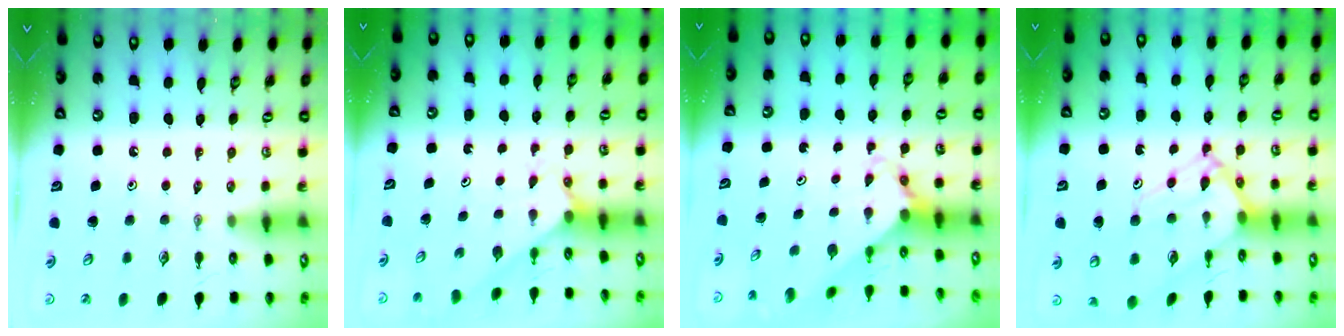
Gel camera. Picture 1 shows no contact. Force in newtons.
{"total": 1.9, "press": 1.9, "slide": 0.2}
{"total": 3.4, "press": 3.4, "slide": 0.2}
{"total": 13.2, "press": 13.2, "slide": 1.1}